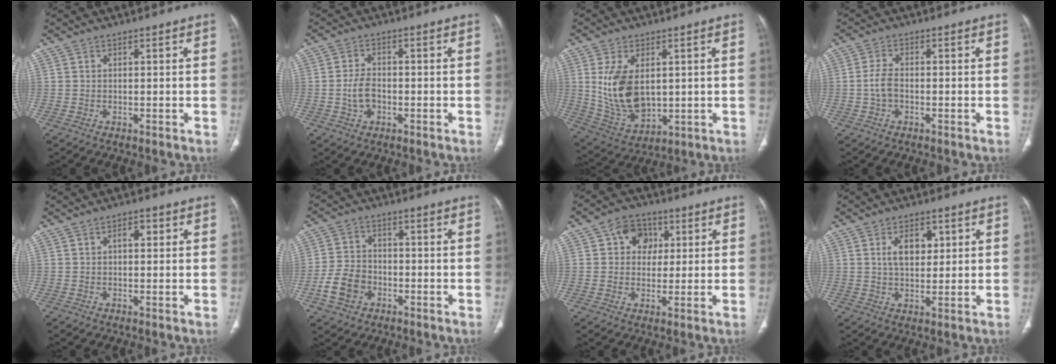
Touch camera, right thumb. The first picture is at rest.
{"total": 4.3, "force": [-1.1, 2.9, 3.0], "torque": [-0.053, 0.015, -0.021]}
{"total": 12.8, "force": [1.6, 7.7, 10.0], "torque": [-0.175, -0.014, 0.049]}
{"total": 3.3, "force": [-0.8, 1.9, 2.5], "torque": [-0.050, 0.012, -0.018]}
{"total": 2.4, "force": [0.5, 1.5, 1.9], "torque": [-0.021, 0.008, 0.005]}
{"total": 7.7, "force": [-3.1, 5.9, 4.0], "torque": [-0.071, 0.022, -0.057]}
{"total": 7.5, "force": [2.1, 6.2, 3.8], "torque": [-0.015, 0.004, 0.026]}
{"total": 6.3, "force": [1.8, 3.8, 4.7], "torque": [-0.059, -0.005, 0.031]}